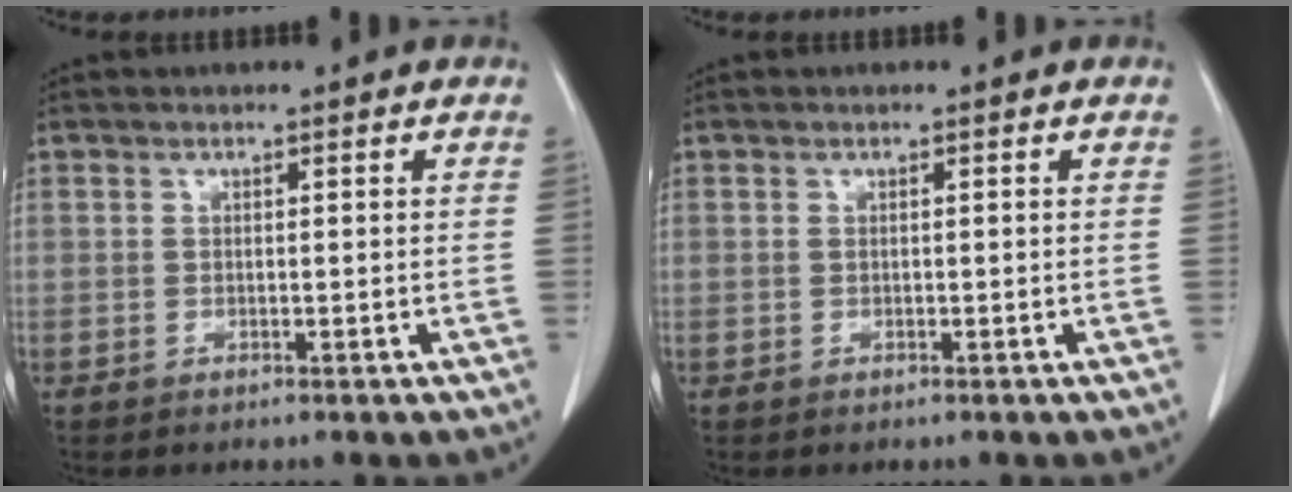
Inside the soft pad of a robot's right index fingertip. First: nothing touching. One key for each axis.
{"total": 0.0}